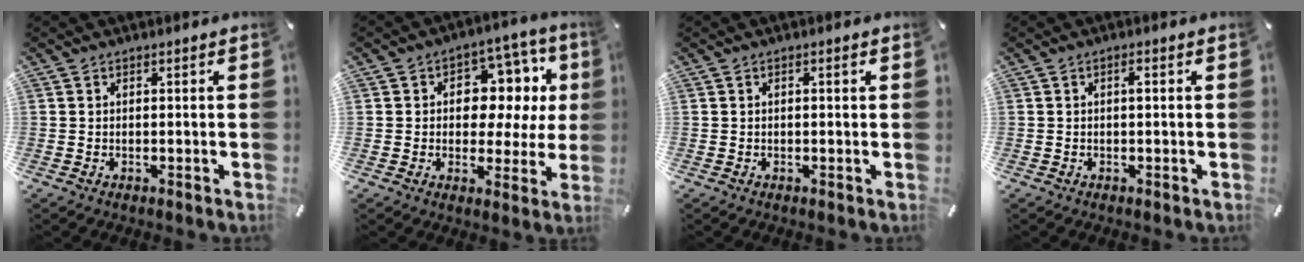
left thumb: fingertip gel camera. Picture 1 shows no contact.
{"total": 11.5, "force": [2.9, 8.4, 7.2], "torque": [-0.083, -0.029, 0.051]}
{"total": 0.9, "force": [0.0, 0.3, 0.9], "torque": [-0.017, 0.002, -0.001]}
{"total": 1.4, "force": [0.1, 0.4, 1.3], "torque": [-0.026, 0.002, 0.000]}